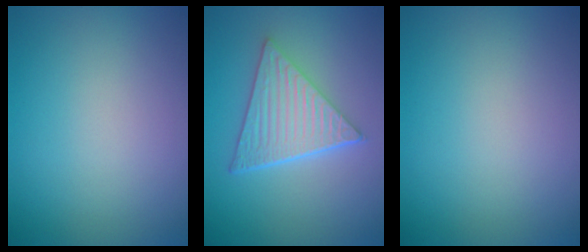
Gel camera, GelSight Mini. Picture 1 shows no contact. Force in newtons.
{"total": 6.4, "press": 4.6, "slide": 4.3}
{"total": 0.0}